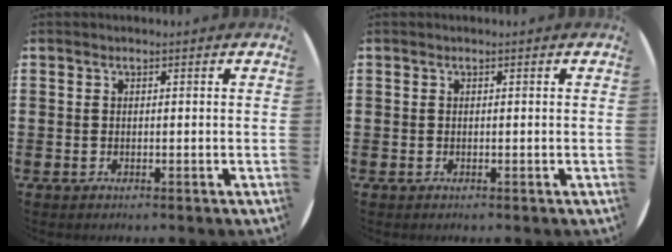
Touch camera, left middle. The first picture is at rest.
{"total": 0.0}